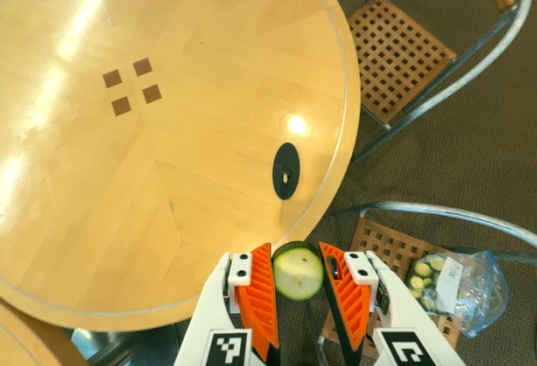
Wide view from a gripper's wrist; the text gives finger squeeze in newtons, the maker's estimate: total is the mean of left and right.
{"total": 8.5, "left": 8.2, "right": 8.8}